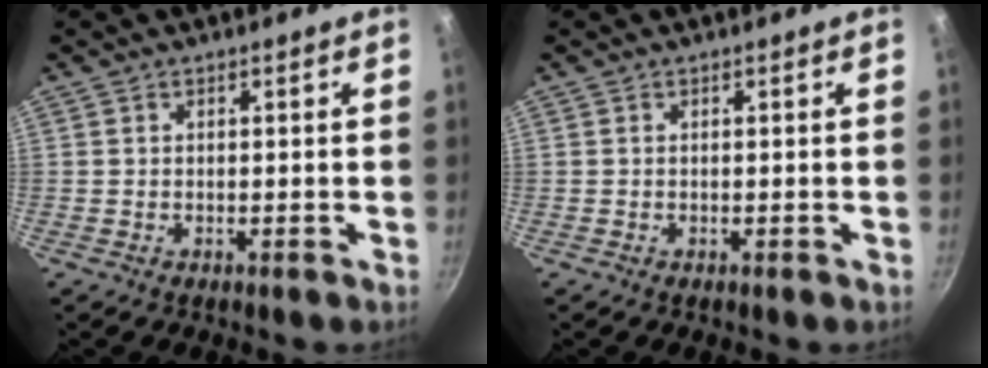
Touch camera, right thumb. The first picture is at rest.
{"total": 0.0}